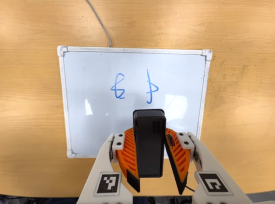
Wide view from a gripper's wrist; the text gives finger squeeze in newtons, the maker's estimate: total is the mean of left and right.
{"total": 7.3, "left": 7.2, "right": 7.4}